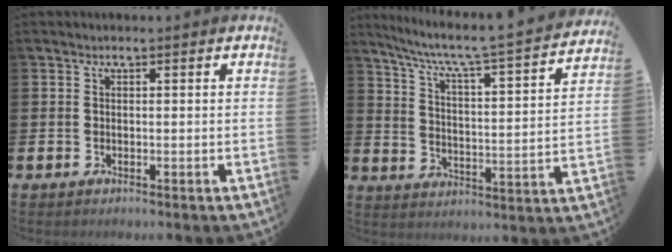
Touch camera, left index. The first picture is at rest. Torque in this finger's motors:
{"motor_torque": [0.20, -1.12, 0.15, 0.14]}